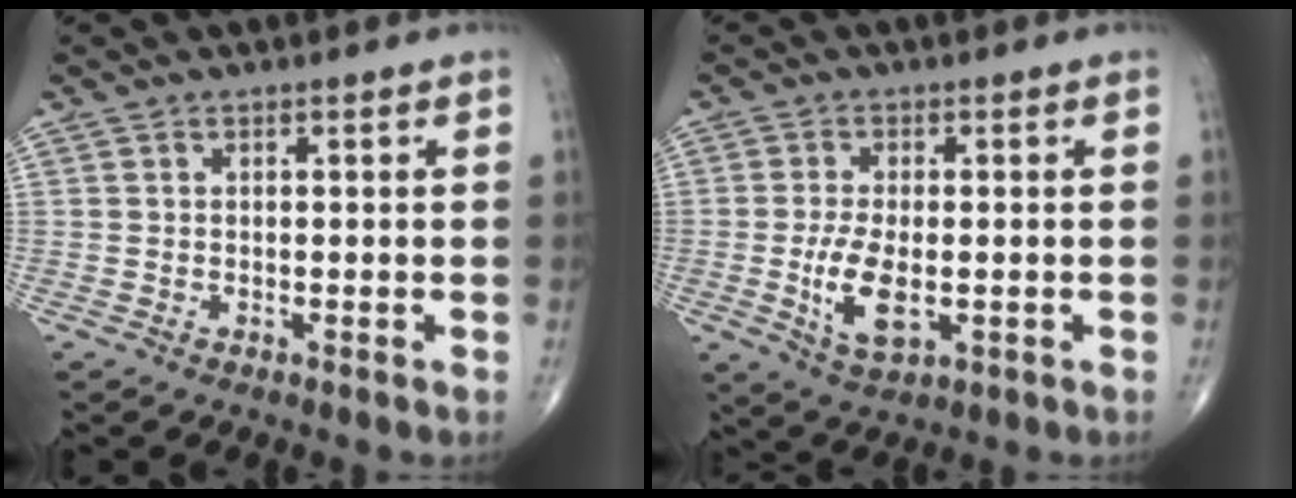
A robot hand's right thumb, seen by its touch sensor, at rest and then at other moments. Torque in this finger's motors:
{"motor_torque": [0.21, 0.48, 0.53, 0.37, 0.06]}